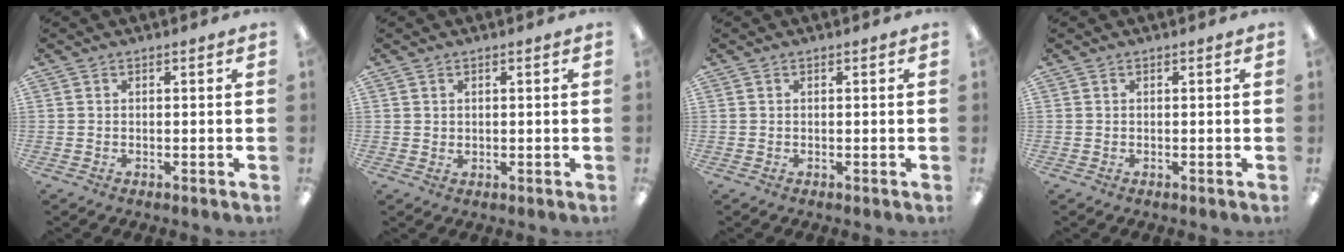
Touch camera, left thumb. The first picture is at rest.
{"total": 1.2, "force": [0.7, 0.9, 0.2], "torque": [-0.004, 0.001, 0.014]}
{"total": 0.0}
{"total": 0.0}